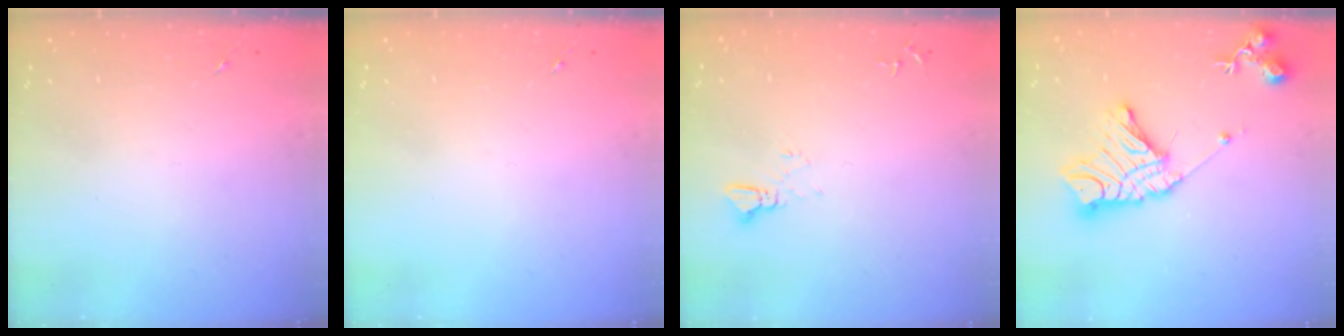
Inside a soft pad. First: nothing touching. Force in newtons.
{"total": 0.0}
{"total": 3.7, "press": 3.7, "slide": 0.3}
{"total": 17.0, "press": 16.9, "slide": 1.3}